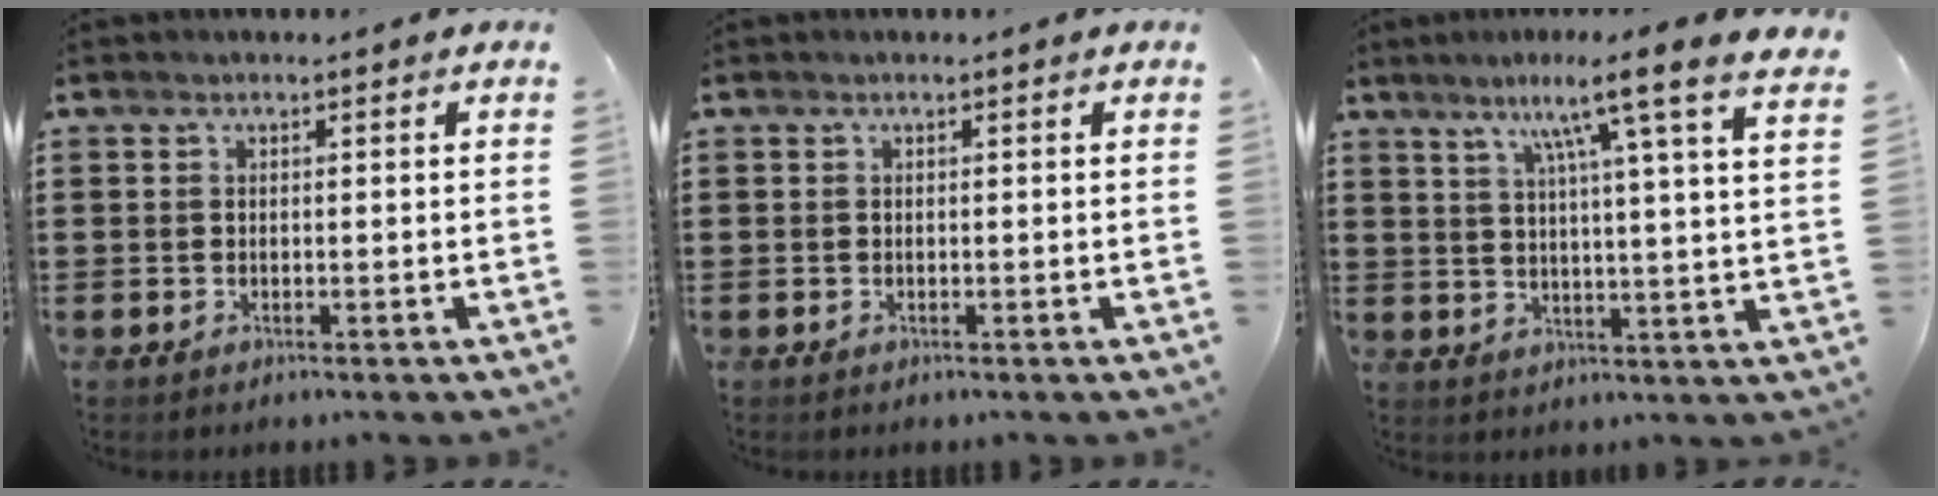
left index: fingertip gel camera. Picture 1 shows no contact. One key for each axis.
{"total": 0.0}
{"total": 8.6, "fx": 6.0, "fy": -1.4, "fz": 6.0, "tx": -0.116, "ty": -0.040, "tz": 0.082}